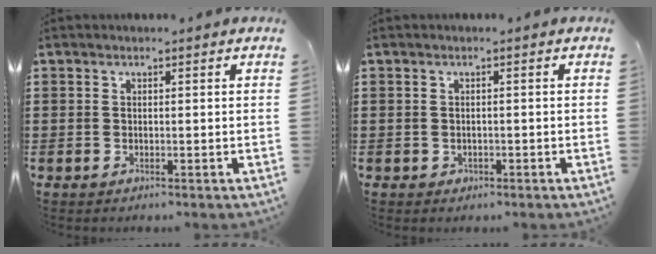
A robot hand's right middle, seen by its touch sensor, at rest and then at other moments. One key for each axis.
{"total": 0.5, "fx": -0.1, "fy": 0.5, "fz": 0.1, "tx": -0.005, "ty": 0.004, "tz": -0.003}